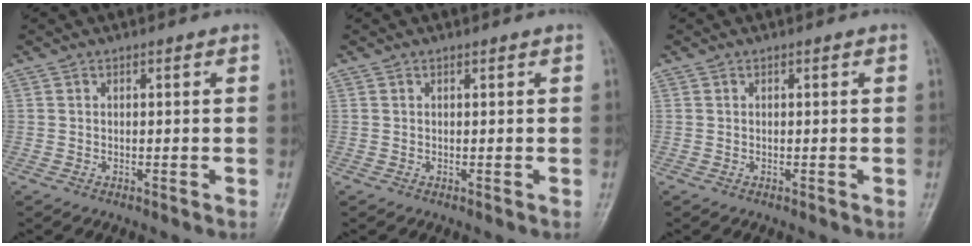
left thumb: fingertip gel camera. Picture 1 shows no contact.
{"total": 0.0}
{"total": 0.0}